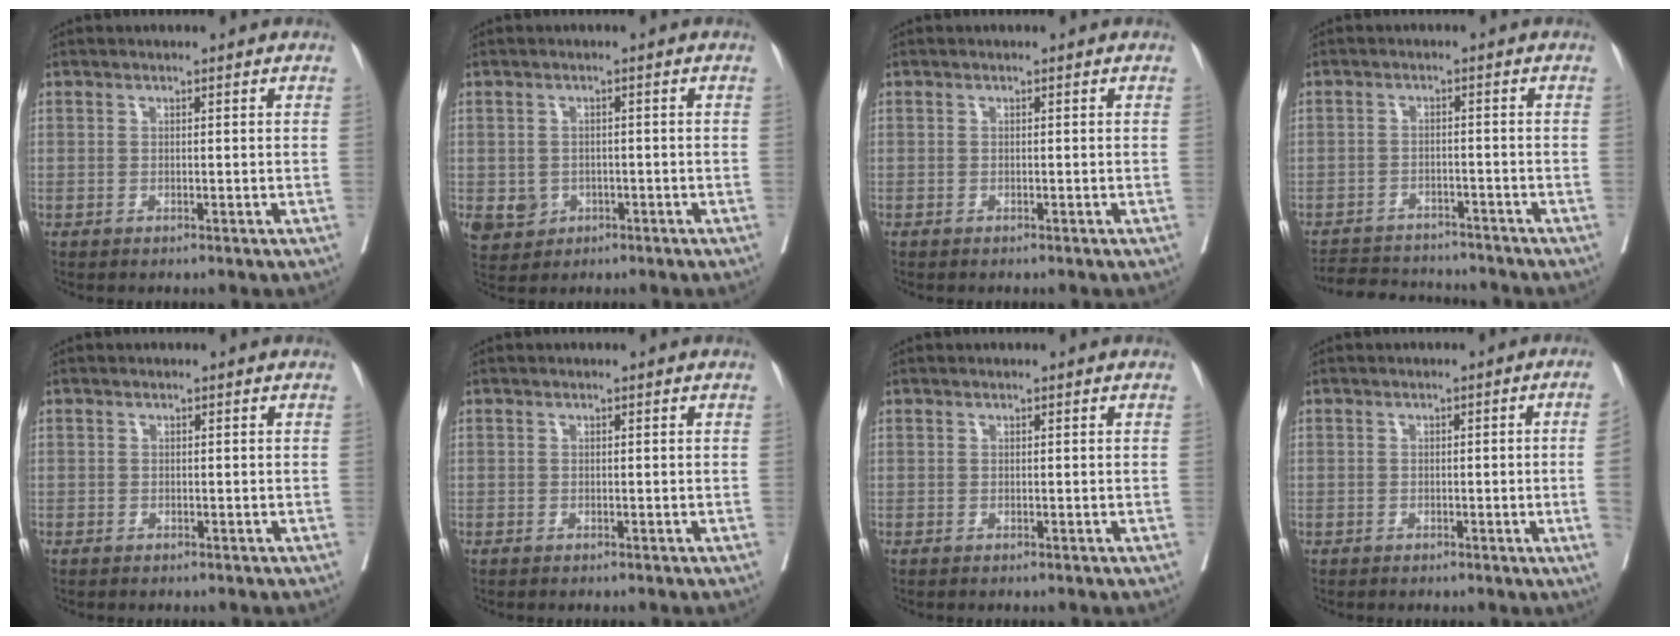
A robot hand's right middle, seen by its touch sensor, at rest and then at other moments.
{"total": 5.6, "force": [-1.8, 5.2, 1.5], "torque": [-0.030, 0.000, -0.017]}
{"total": 0.0}
{"total": 8.5, "force": [-8.1, 2.2, 1.2], "torque": [-0.016, 0.005, -0.119]}
{"total": 1.3, "force": [-0.3, 1.2, -0.1], "torque": [0.007, 0.007, -0.009]}
{"total": 0.7, "force": [-0.2, 0.7, -0.1], "torque": [0.006, 0.007, -0.007]}
{"total": 0.0}
{"total": 4.1, "force": [-0.7, -0.5, 4.0], "torque": [-0.049, 0.004, -0.008]}